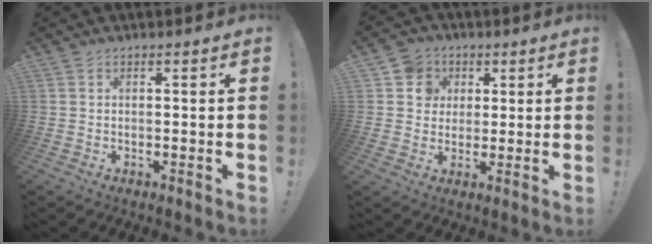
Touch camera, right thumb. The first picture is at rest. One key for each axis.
{"total": 8.0, "fx": 2.1, "fy": 7.6, "fz": 1.4, "tx": -0.023, "ty": -0.005, "tz": 0.044}